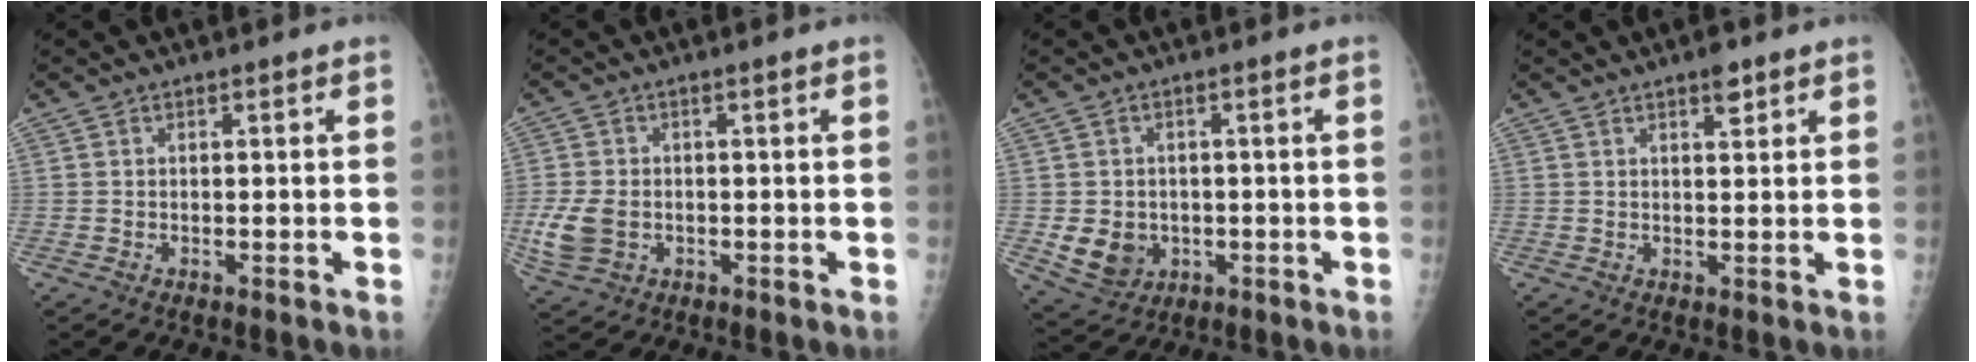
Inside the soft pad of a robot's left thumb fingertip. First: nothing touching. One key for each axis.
{"total": 6.7, "fx": -1.1, "fy": 4.9, "fz": 4.5, "tx": -0.101, "ty": -0.002, "tz": -0.017}
{"total": 7.1, "fx": -1.1, "fy": 6.1, "fz": 3.6, "tx": -0.041, "ty": 0.003, "tz": -0.003}
{"total": 2.7, "fx": 1.8, "fy": 1.0, "fz": 1.7, "tx": -0.018, "ty": -0.010, "tz": 0.027}